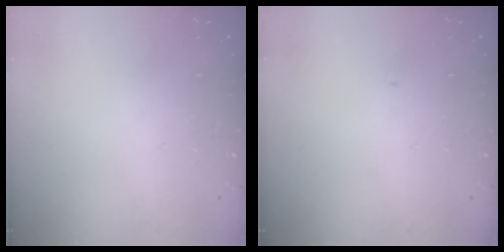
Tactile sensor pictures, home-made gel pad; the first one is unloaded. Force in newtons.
{"total": 0.0}